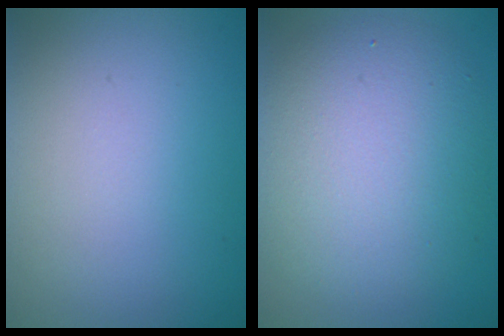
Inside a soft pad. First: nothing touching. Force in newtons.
{"total": 6.7, "press": 6.7, "slide": 0.5}